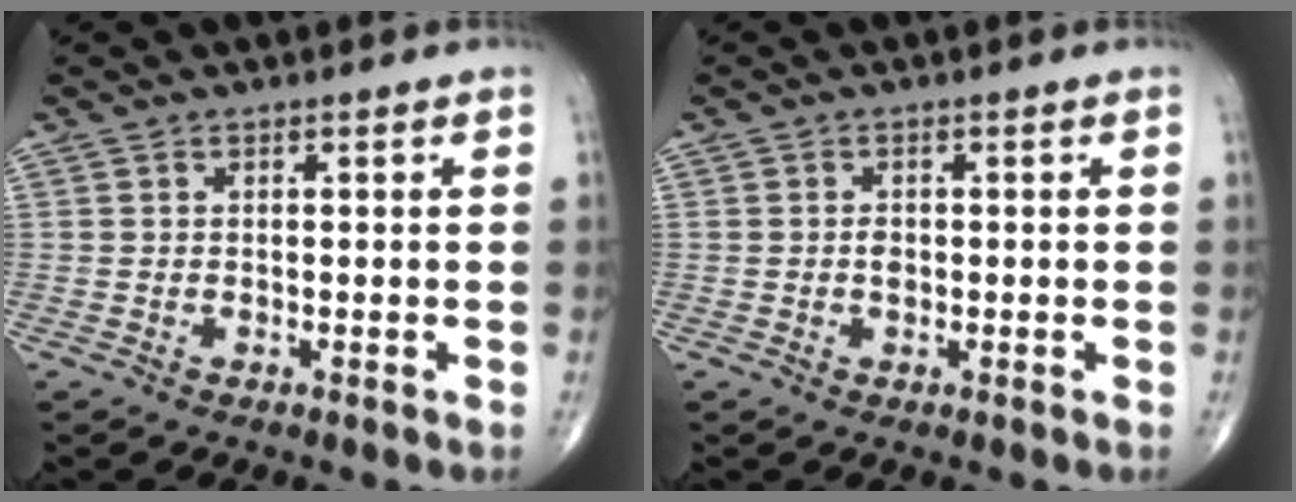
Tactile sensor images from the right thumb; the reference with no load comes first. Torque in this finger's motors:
{"motor_torque": [0.08, 1.21, 0.06, -0.20, 0.00]}